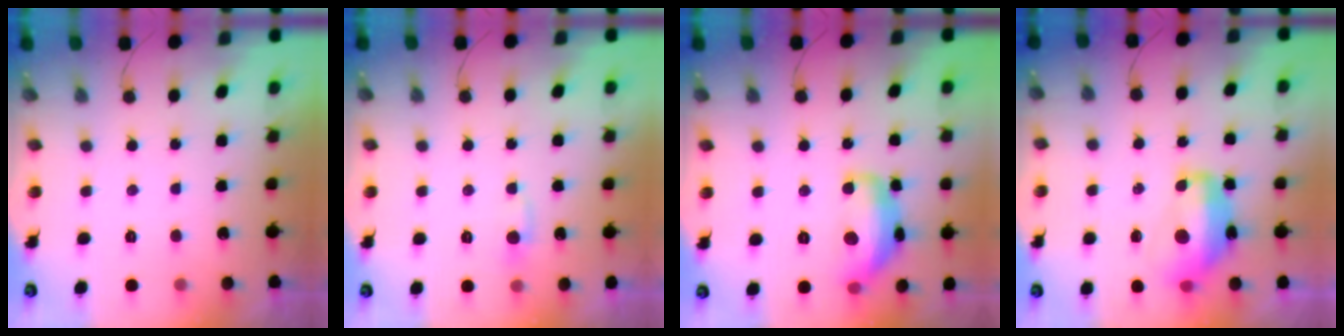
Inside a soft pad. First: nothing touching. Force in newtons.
{"total": 3.8, "press": 3.8, "slide": 0.5}
{"total": 14.9, "press": 14.8, "slide": 0.9}
{"total": 13.9, "press": 13.9, "slide": 1.0}